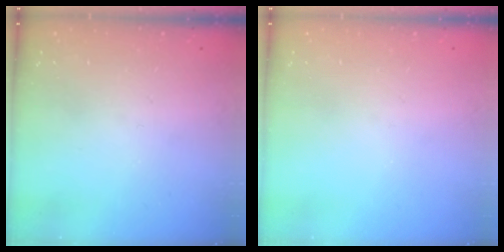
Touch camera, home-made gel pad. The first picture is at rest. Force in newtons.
{"total": 0.0}